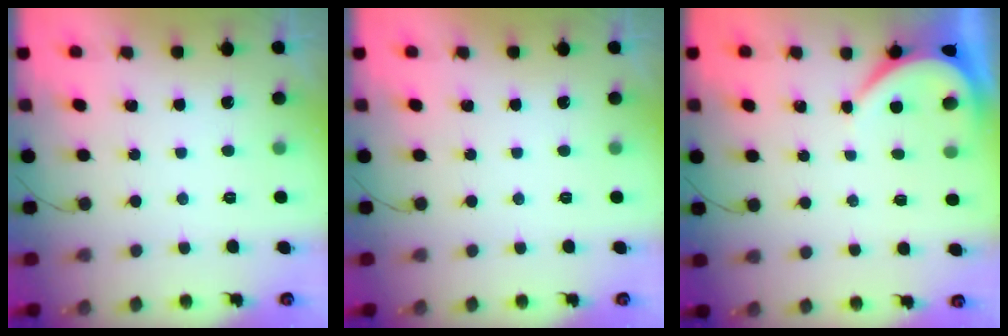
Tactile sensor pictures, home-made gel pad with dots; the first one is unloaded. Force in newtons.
{"total": 0.0}
{"total": 3.9, "press": 3.9, "slide": 0.5}